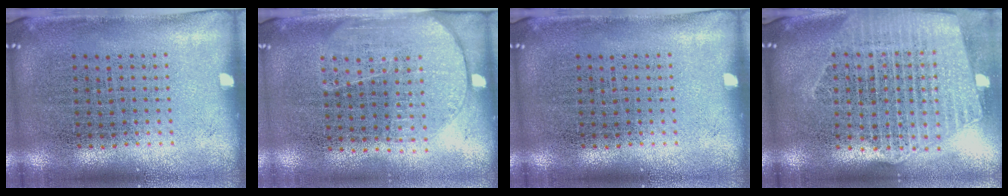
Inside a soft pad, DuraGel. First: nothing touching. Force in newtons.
{"total": 1.9, "press": 1.5, "slide": 1.1}
{"total": 0.0}
{"total": 2.4, "press": 2.2, "slide": 1.2}